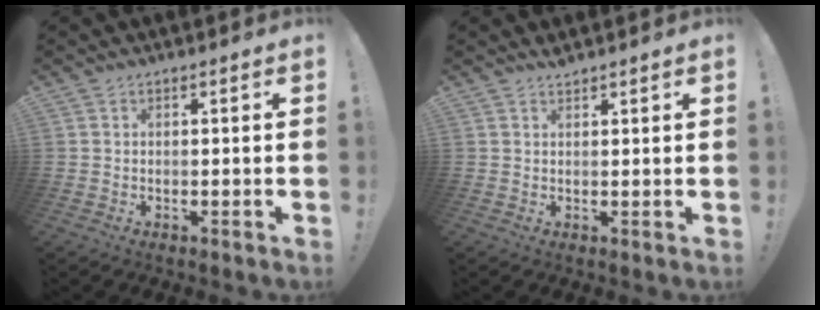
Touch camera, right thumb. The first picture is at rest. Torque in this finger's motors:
{"motor_torque": [0.04, 0.10, 0.06, -0.12, 0.05]}